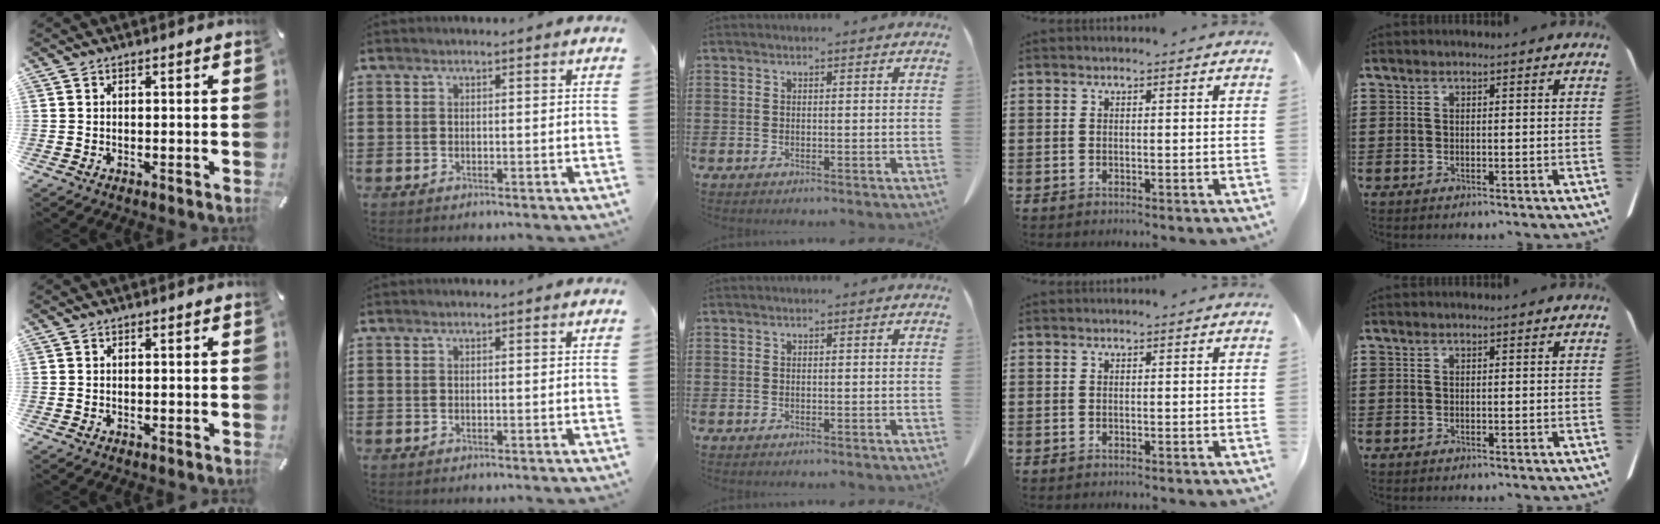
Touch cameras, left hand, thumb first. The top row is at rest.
{}